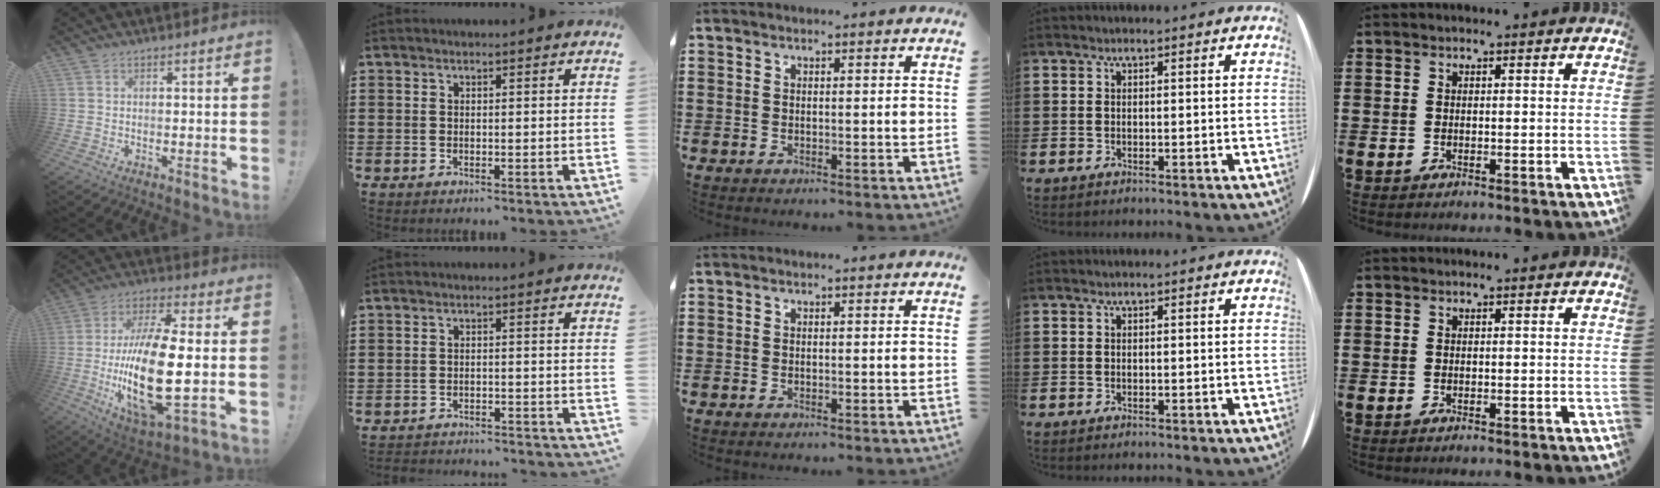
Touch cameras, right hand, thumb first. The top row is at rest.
{"thumb": {"total": 23.7, "force": [-2.5, 8.3, 22.1], "torque": [-0.442, -0.007, -0.040]}, "index": {"total": 2.5, "force": [-2.5, 0.1, -0.1], "torque": [-0.006, 0.000, -0.054]}}